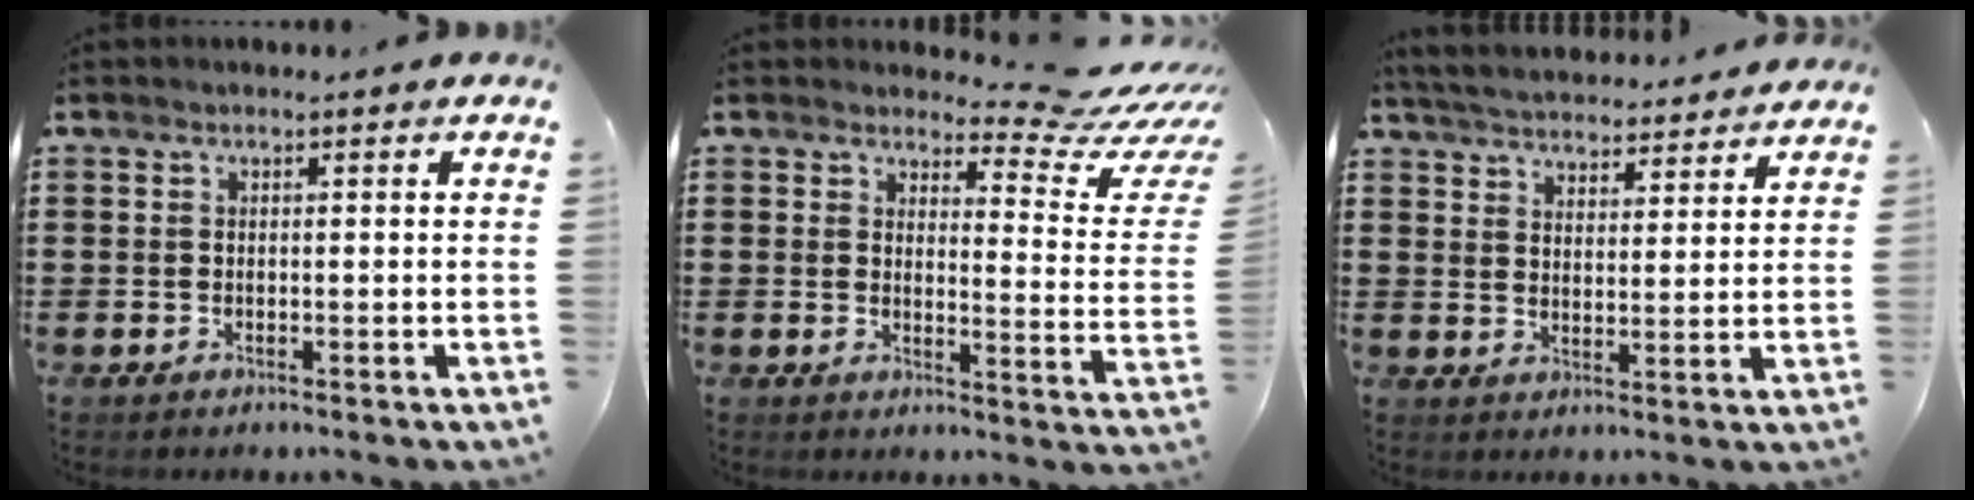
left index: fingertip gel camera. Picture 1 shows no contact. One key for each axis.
{"total": 6.8, "fx": 5.9, "fy": 1.0, "fz": 3.2, "tx": -0.058, "ty": -0.046, "tz": 0.097}
{"total": 4.6, "fx": 4.6, "fy": 0.3, "fz": 0.4, "tx": -0.029, "ty": -0.025, "tz": 0.080}